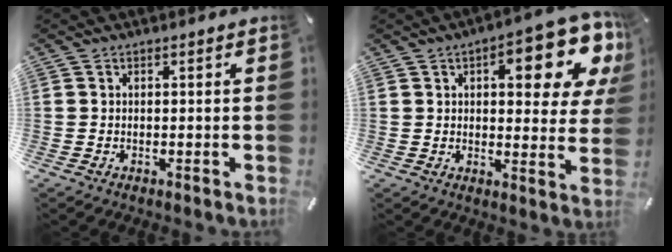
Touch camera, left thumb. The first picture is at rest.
{"total": 16.8, "force": [7.4, 6.7, 13.6], "torque": [-0.163, -0.039, 0.112]}